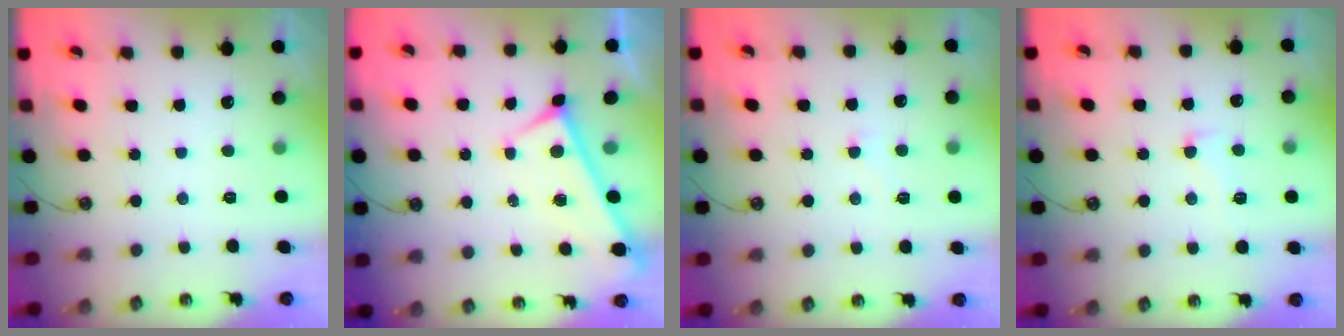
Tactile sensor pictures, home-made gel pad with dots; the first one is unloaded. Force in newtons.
{"total": 0.0}
{"total": 5.0, "press": 4.9, "slide": 0.9}
{"total": 2.2, "press": 1.7, "slide": 1.4}